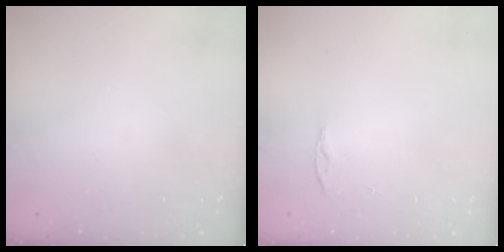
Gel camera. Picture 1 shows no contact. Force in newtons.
{"total": 4.0, "press": 3.9, "slide": 0.4}